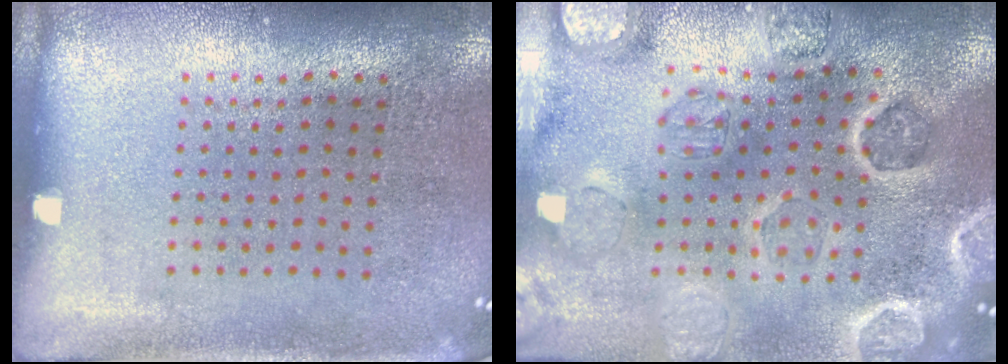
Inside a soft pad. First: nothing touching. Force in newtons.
{"total": 3.4, "press": 3.3, "slide": 0.7}